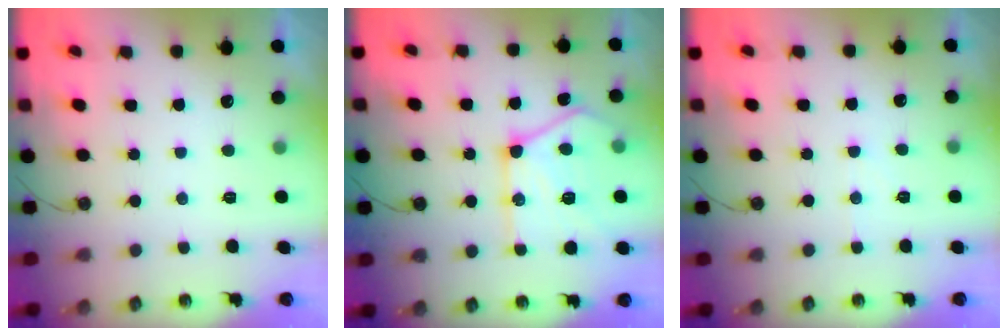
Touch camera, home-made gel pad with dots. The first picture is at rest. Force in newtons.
{"total": 19.2, "press": 19.1, "slide": 1.7}
{"total": 3.4, "press": 3.4, "slide": 0.5}